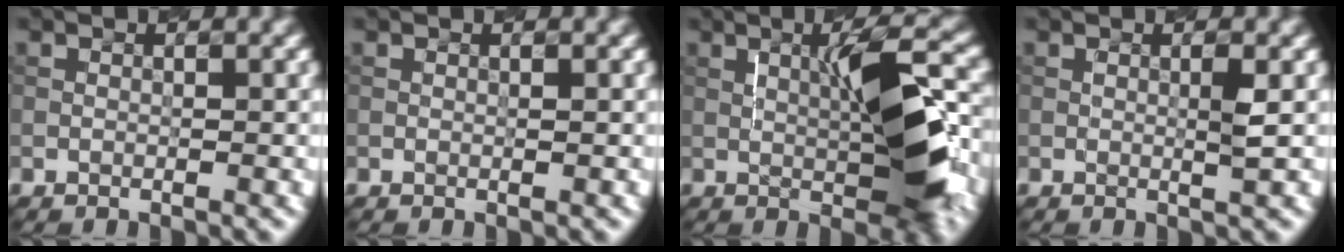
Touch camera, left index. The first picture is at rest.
{"total": 0.0}
{"total": 7.1, "force": [-0.1, 1.1, 7.1], "torque": [-0.112, 0.015, 0.009]}
{"total": 1.1, "force": [0.1, -0.1, 1.1], "torque": [-0.029, 0.004, 0.005]}